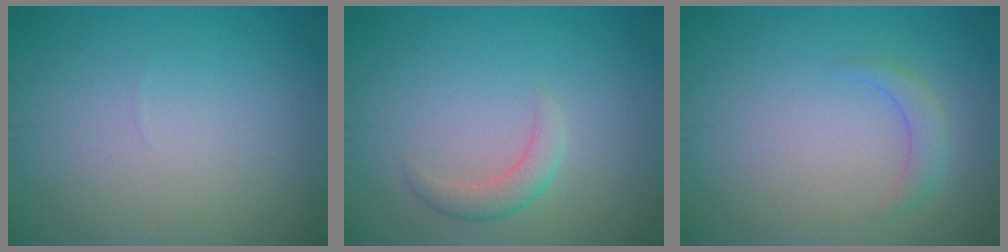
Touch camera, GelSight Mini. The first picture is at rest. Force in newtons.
{"total": 1.9, "press": 1.9, "slide": 0.1}
{"total": 1.5, "press": 1.5, "slide": 0.1}